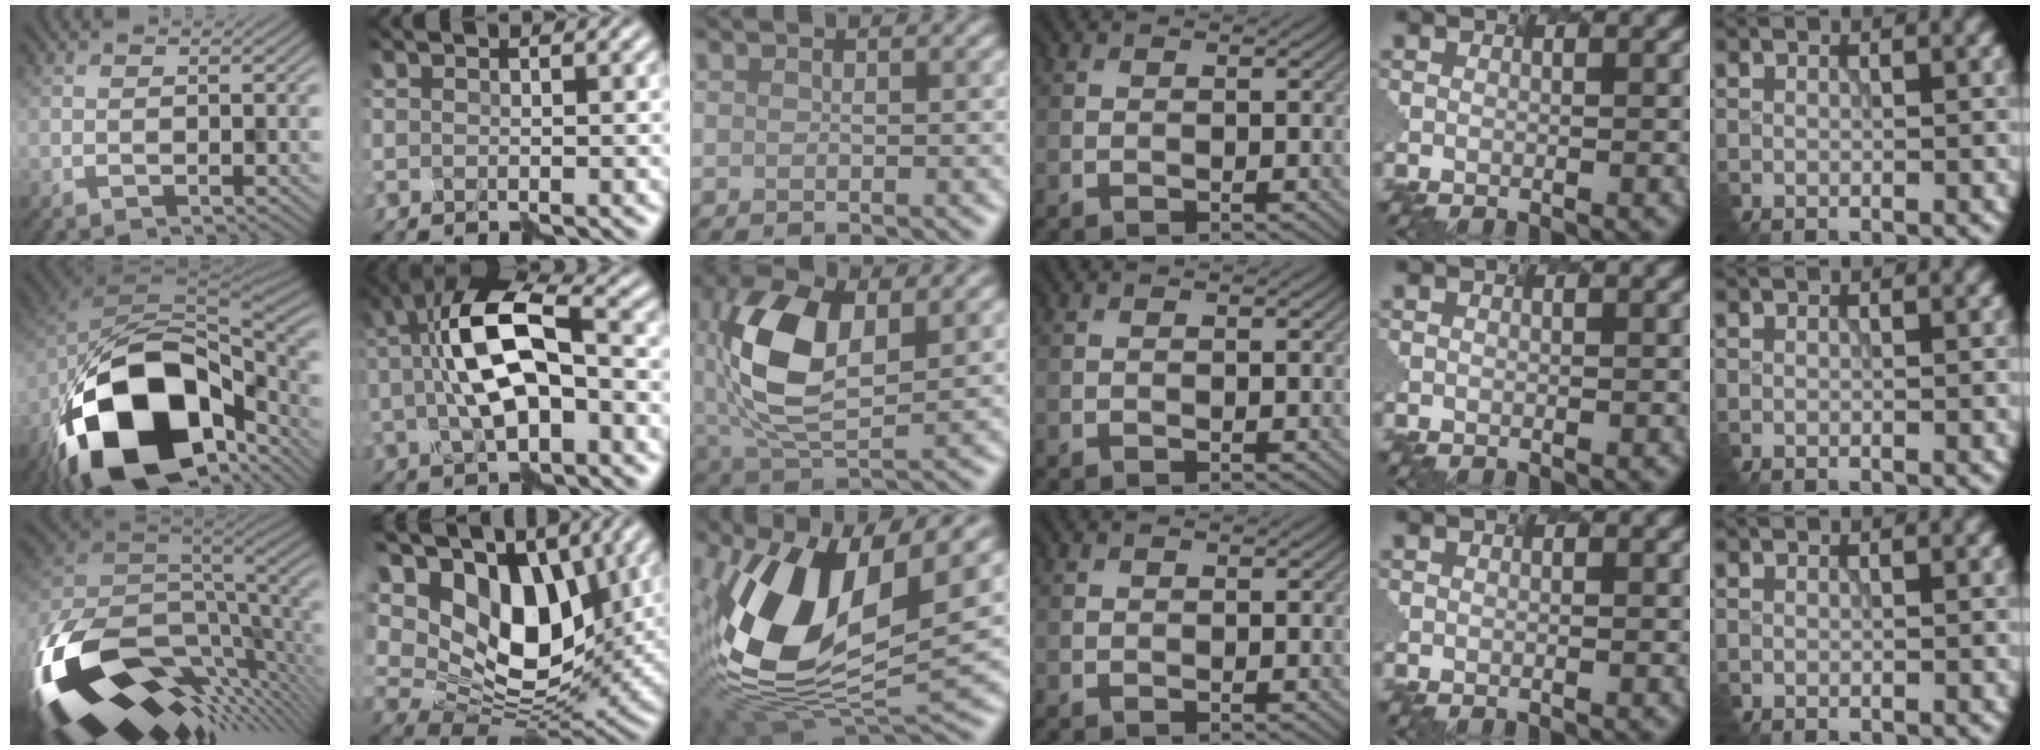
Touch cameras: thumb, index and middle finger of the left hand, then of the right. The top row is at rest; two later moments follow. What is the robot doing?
{"motion": "assemble", "object": "markers"}